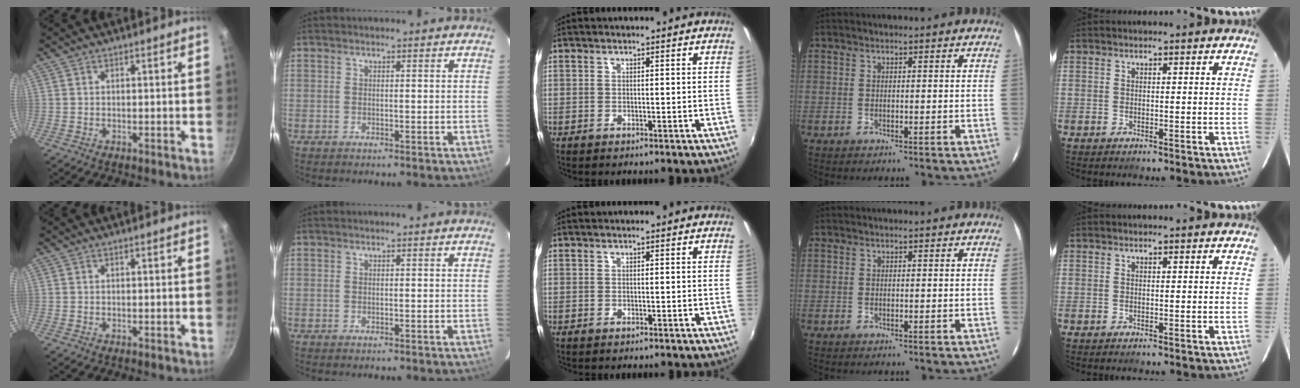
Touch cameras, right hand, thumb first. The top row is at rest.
{}